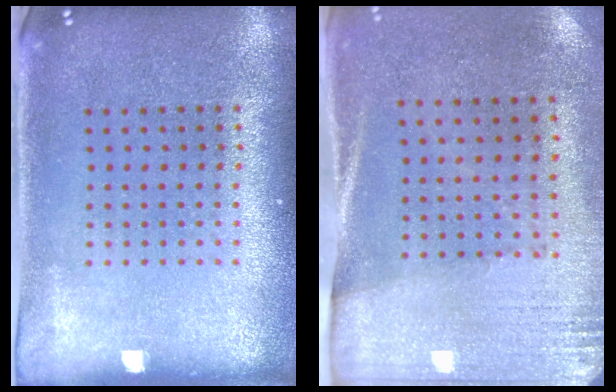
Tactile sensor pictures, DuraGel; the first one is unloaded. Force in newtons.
{"total": 2.7, "press": 2.4, "slide": 1.2}